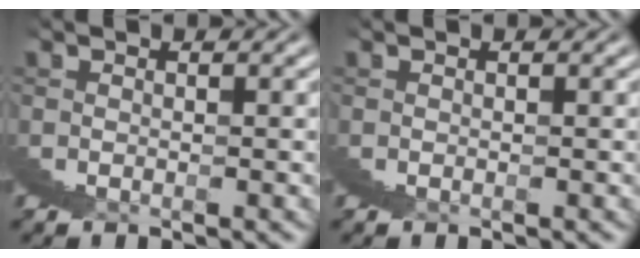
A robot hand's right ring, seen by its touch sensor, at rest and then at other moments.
{"total": 0.0}